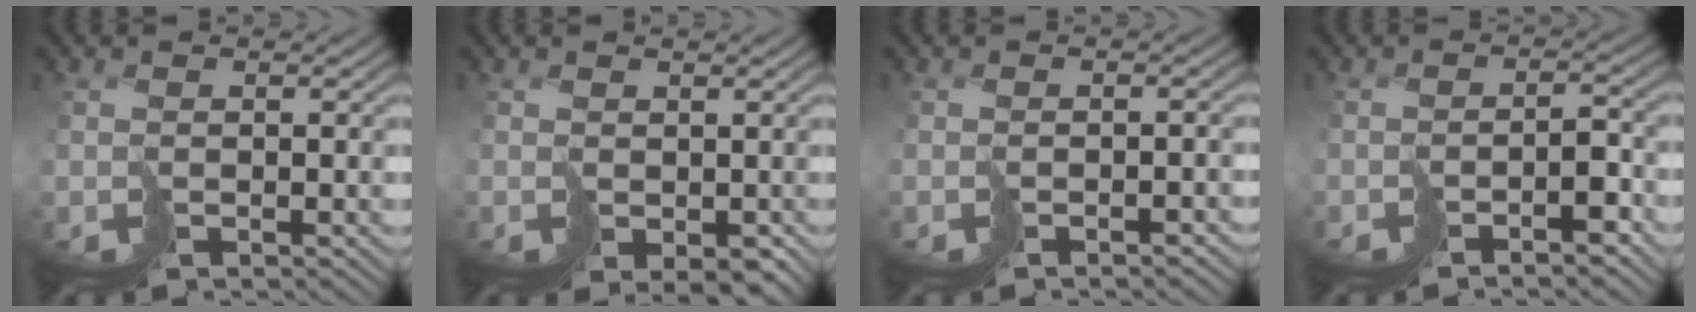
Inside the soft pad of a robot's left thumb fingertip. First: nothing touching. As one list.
[{"total": 2.5, "force": [-0.1, 1.8, 1.6], "torque": [-0.034, -0.007, 0.005]}, {"total": 2.1, "force": [-1.8, 0.8, 0.9], "torque": [-0.001, -0.002, -0.027]}, {"total": 3.0, "force": [-2.5, 0.6, 1.6], "torque": [-0.008, 0.007, -0.043]}]